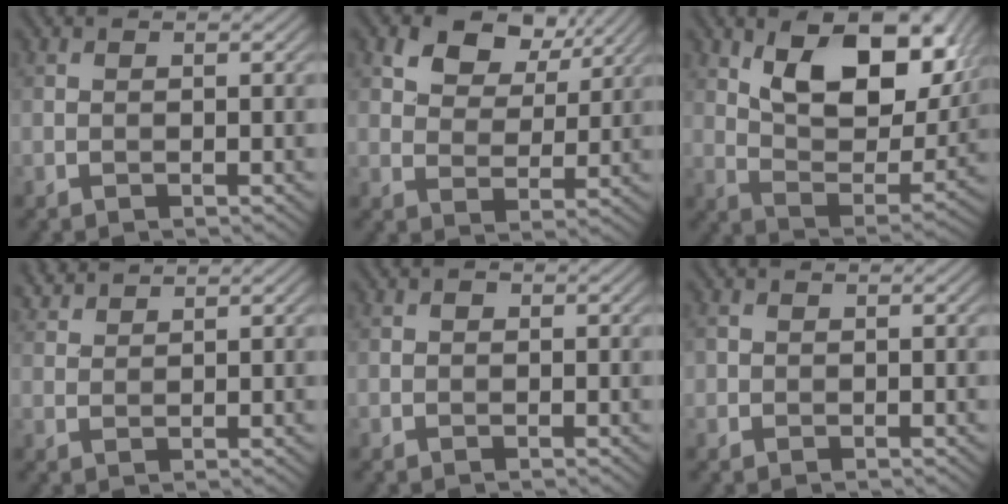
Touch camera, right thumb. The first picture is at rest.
{"total": 7.3, "force": [4.3, 4.5, 3.9], "torque": [-0.075, -0.001, 0.073]}
{"total": 14.4, "force": [6.7, 7.1, 10.5], "torque": [-0.174, -0.011, 0.109]}
{"total": 2.7, "force": [2.6, 0.3, 0.9], "torque": [-0.025, 0.005, 0.055]}
{"total": 0.5, "force": [-0.1, 0.5, 0.2], "torque": [-0.001, -0.004, -0.004]}
{"total": 1.2, "force": [0.1, 1.2, 0.4], "torque": [-0.012, -0.001, -0.001]}